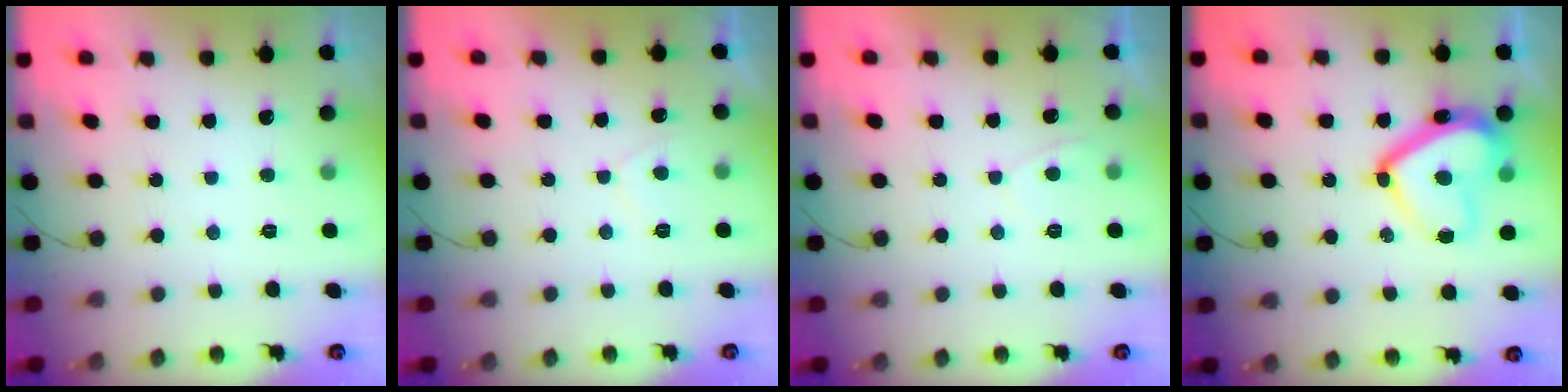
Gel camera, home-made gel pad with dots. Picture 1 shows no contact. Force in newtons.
{"total": 1.8, "press": 1.7, "slide": 0.6}
{"total": 0.5, "press": 0.2, "slide": 0.5}
{"total": 16.4, "press": 16.4, "slide": 1.4}